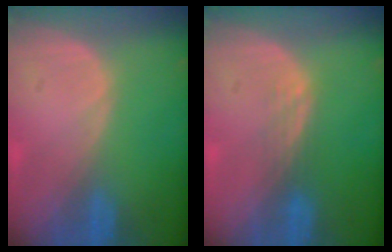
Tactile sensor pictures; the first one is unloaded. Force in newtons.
{"total": 1.8, "press": 1.7, "slide": 0.2}